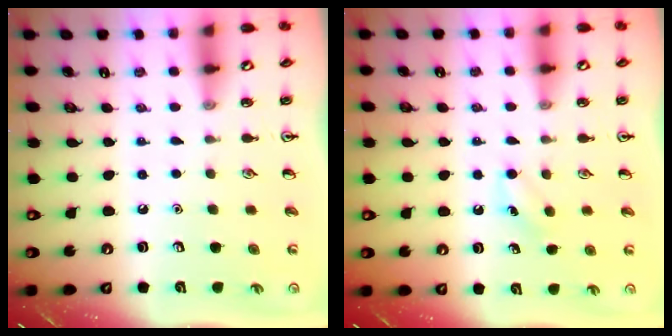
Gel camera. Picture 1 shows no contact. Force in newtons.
{"total": 3.5, "press": 3.3, "slide": 1.2}